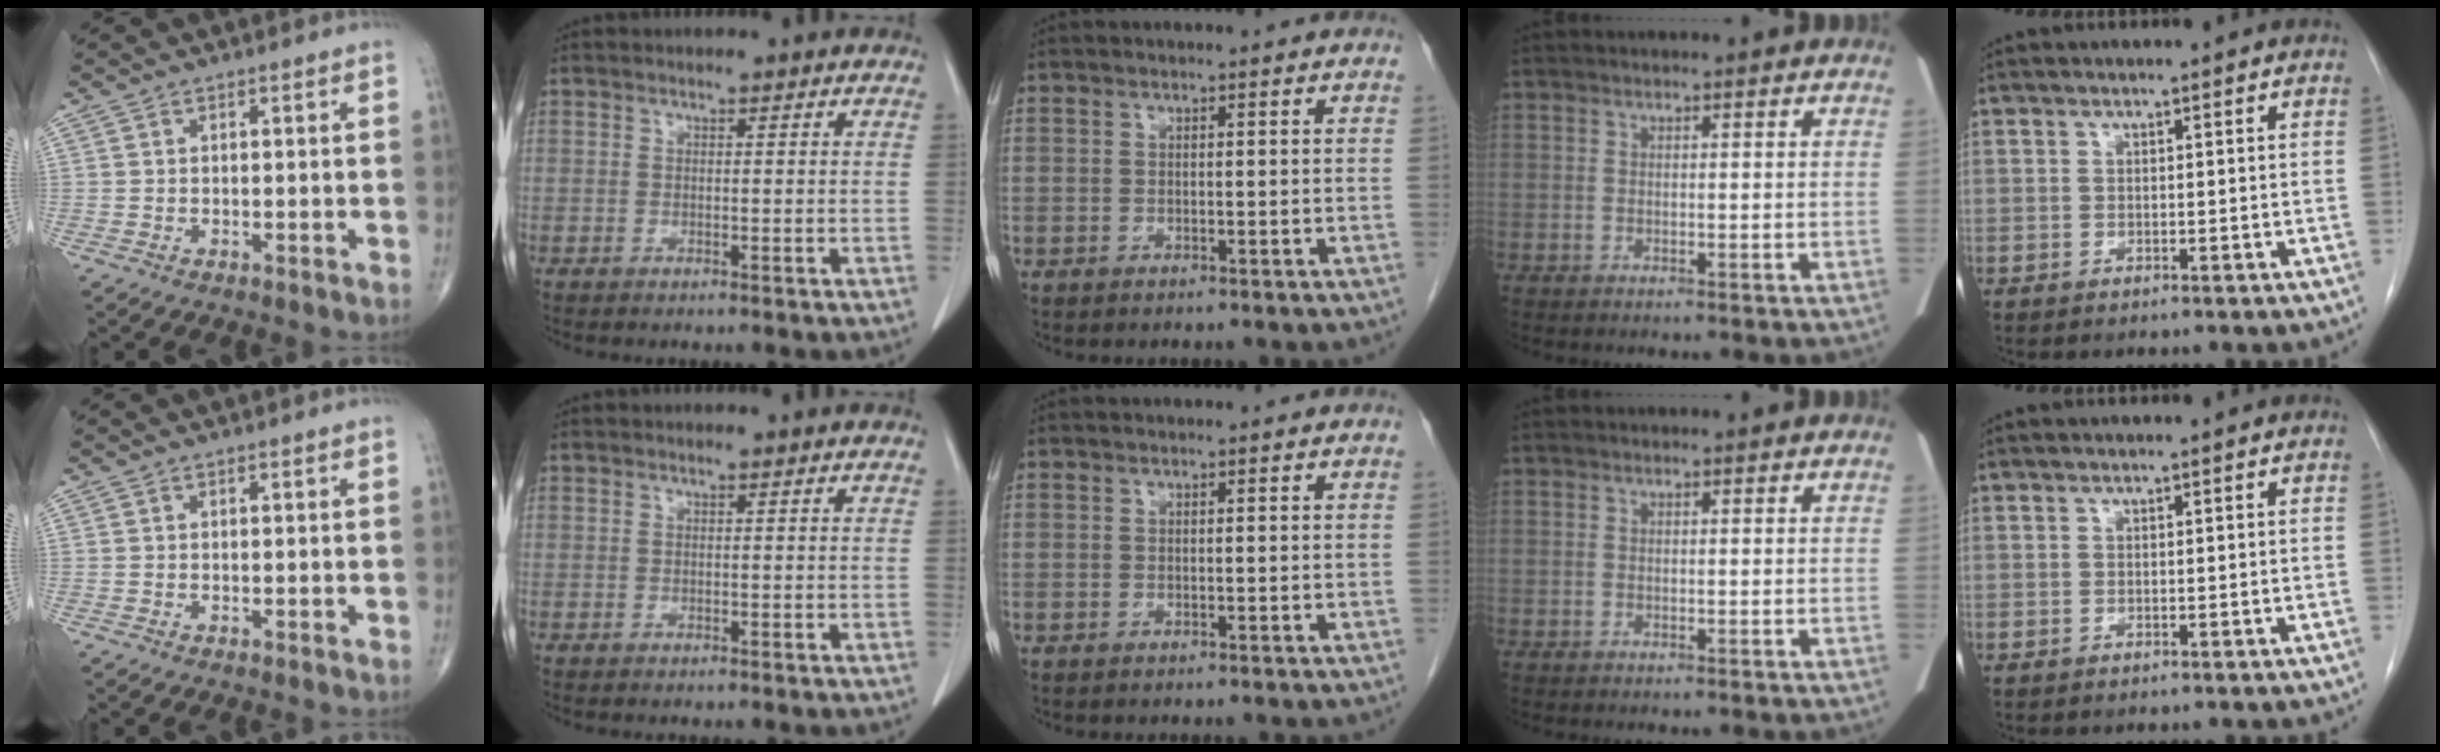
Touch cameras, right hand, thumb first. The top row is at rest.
{}